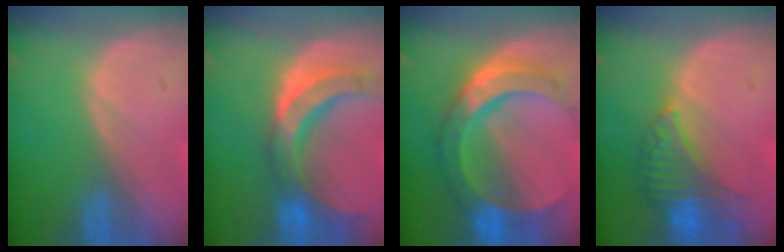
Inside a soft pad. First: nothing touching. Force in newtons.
{"total": 10.8, "press": 9.4, "slide": 5.3}
{"total": 10.4, "press": 10.4, "slide": 1.1}
{"total": 8.0, "press": 7.1, "slide": 3.7}